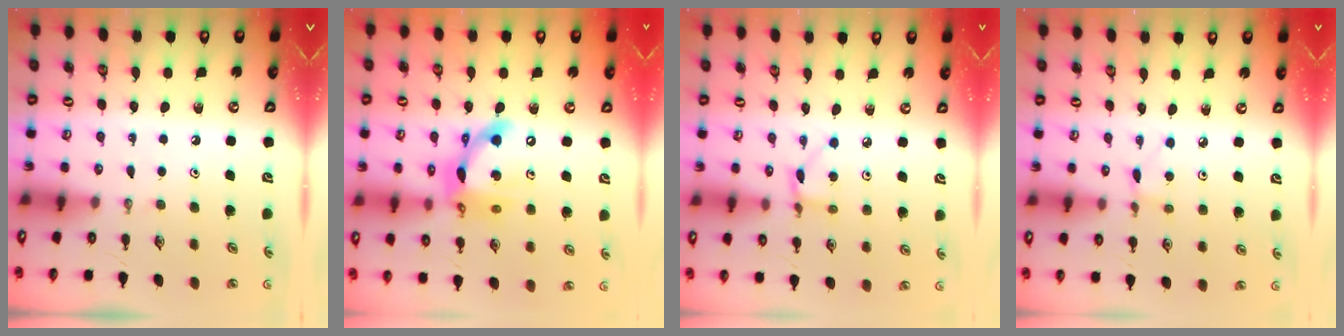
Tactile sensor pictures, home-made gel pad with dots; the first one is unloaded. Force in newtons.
{"total": 13.0, "press": 12.9, "slide": 1.4}
{"total": 4.0, "press": 4.0, "slide": 0.5}
{"total": 2.4, "press": 2.4, "slide": 0.3}